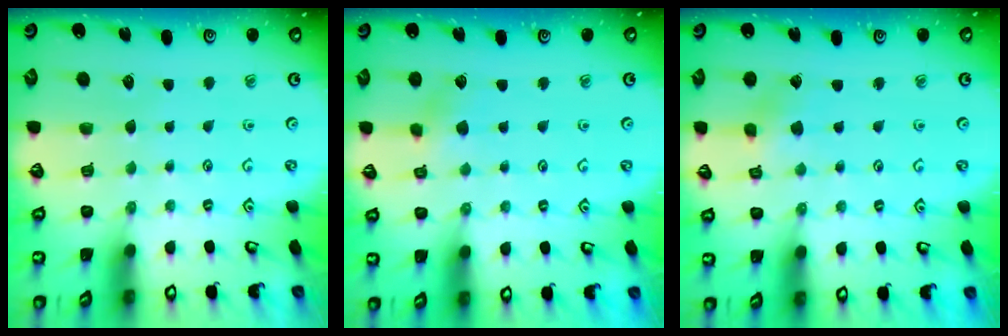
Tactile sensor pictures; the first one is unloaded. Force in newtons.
{"total": 3.1, "press": 3.1, "slide": 0.5}
{"total": 2.8, "press": 2.8, "slide": 0.3}